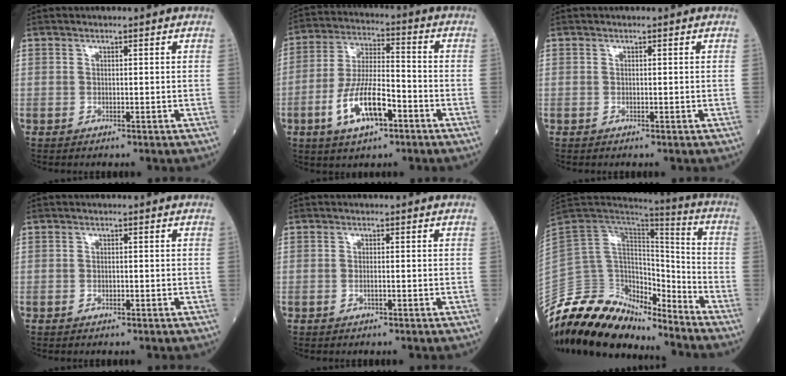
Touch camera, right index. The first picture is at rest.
{"total": 10.9, "force": [-4.7, 3.4, 9.2], "torque": [-0.185, 0.001, -0.087]}
{"total": 0.0}
{"total": 0.6, "force": [-0.3, 0.3, 0.4], "torque": [-0.007, 0.000, -0.005]}
{"total": 0.8, "force": [-0.3, 0.1, 0.7], "torque": [-0.014, 0.000, -0.006]}
{"total": 19.8, "force": [-17.5, 6.9, 6.2], "torque": [-0.120, 0.053, -0.299]}